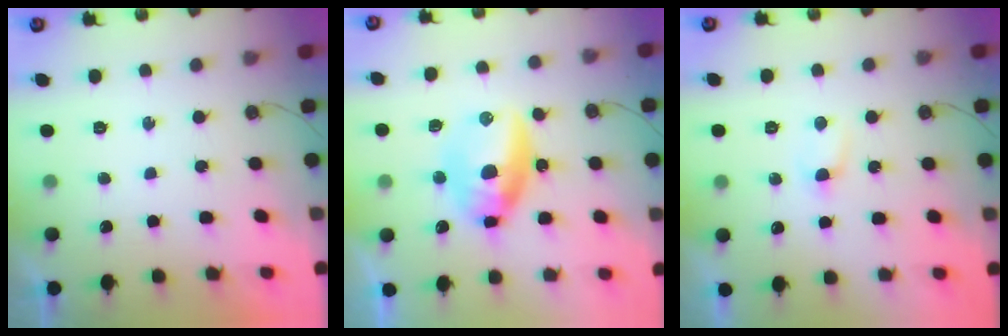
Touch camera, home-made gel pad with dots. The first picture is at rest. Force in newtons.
{"total": 16.2, "press": 13.5, "slide": 9.0}
{"total": 2.7, "press": 2.7, "slide": 0.4}